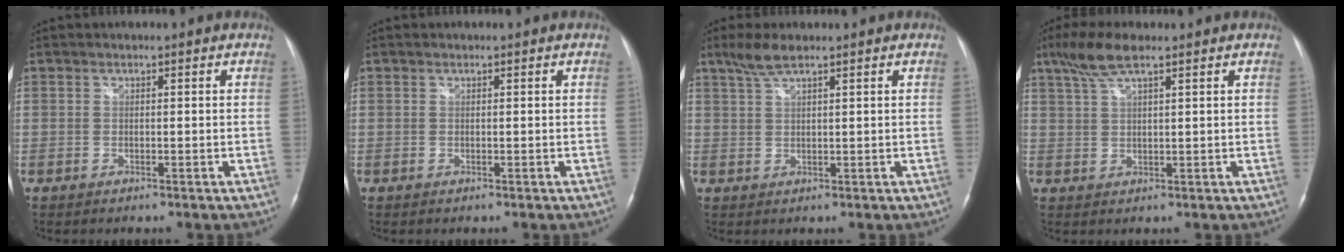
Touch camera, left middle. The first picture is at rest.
{"total": 0.0}
{"total": 3.6, "force": [2.7, 0.4, 2.4], "torque": [-0.057, 0.010, 0.057]}
{"total": 5.8, "force": [3.9, 0.9, 4.2], "torque": [-0.094, 0.017, 0.078]}